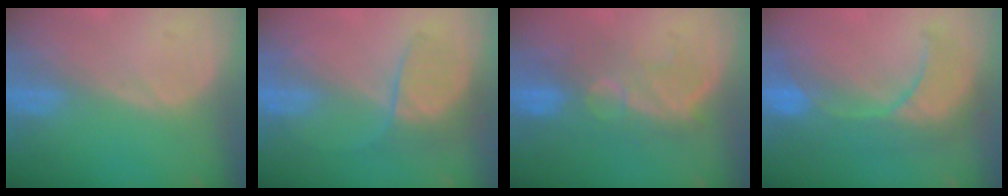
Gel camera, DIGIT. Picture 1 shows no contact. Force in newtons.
{"total": 6.7, "press": 6.1, "slide": 2.7}
{"total": 9.9, "press": 8.4, "slide": 5.1}
{"total": 9.9, "press": 9.1, "slide": 3.9}